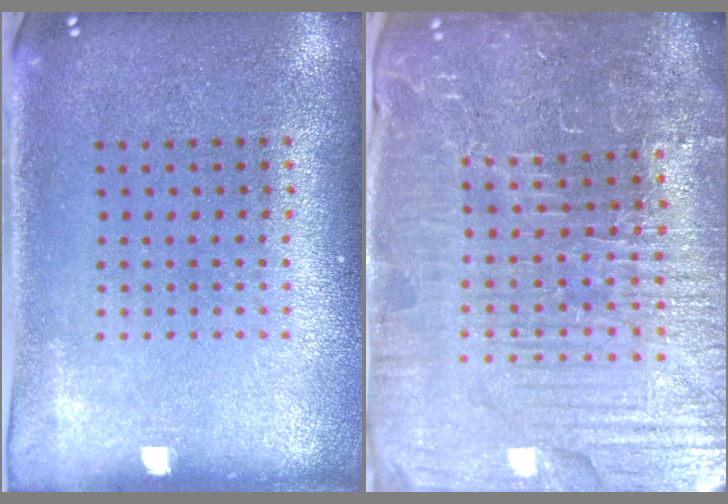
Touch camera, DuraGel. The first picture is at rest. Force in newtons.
{"total": 6.1, "press": 5.5, "slide": 2.5}